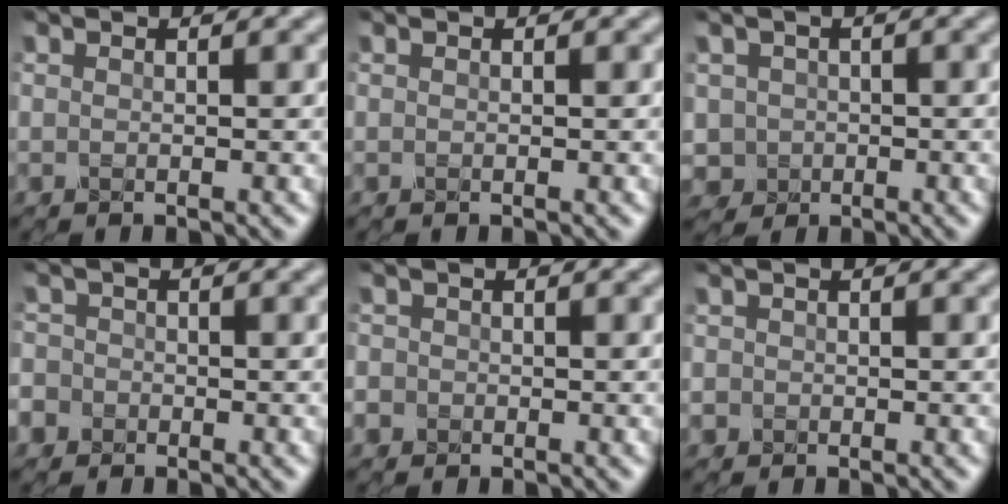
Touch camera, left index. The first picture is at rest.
{"total": 0.0}
{"total": 2.3, "force": [-0.3, 2.2, 0.1], "torque": [0.006, 0.000, -0.004]}
{"total": 4.1, "force": [-2.1, 3.5, 0.8], "torque": [-0.007, -0.003, -0.053]}
{"total": 1.8, "force": [-0.7, 1.6, 0.4], "torque": [-0.001, 0.001, -0.014]}
{"total": 0.9, "force": [-0.3, 0.9, 0.1], "torque": [0.005, -0.006, -0.007]}